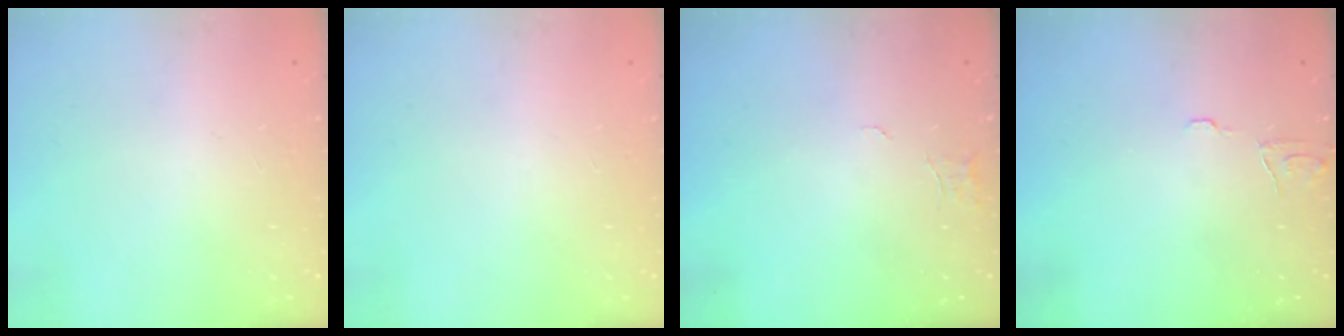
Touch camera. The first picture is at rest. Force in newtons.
{"total": 0.0}
{"total": 3.7, "press": 3.7, "slide": 0.3}
{"total": 5.9, "press": 5.9, "slide": 0.5}